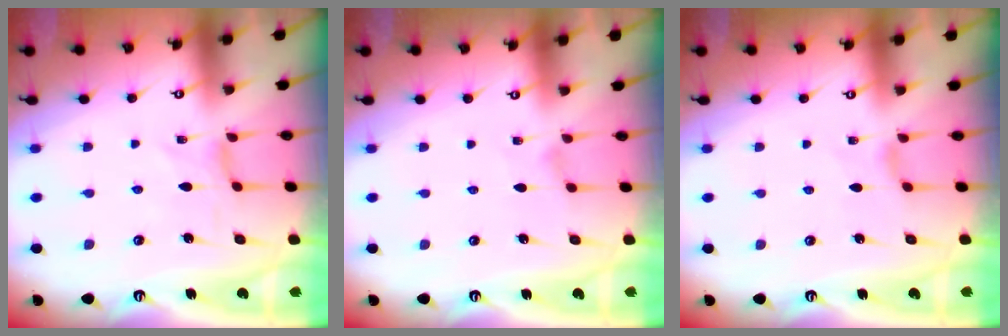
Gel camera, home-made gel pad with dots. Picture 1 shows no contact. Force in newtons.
{"total": 0.7, "press": 0.7, "slide": 0.2}
{"total": 2.1, "press": 2.0, "slide": 0.5}